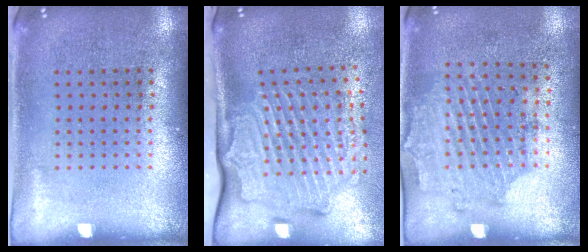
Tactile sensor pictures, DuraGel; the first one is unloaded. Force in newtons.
{"total": 3.1, "press": 2.3, "slide": 2.1}
{"total": 1.7, "press": 1.2, "slide": 1.1}